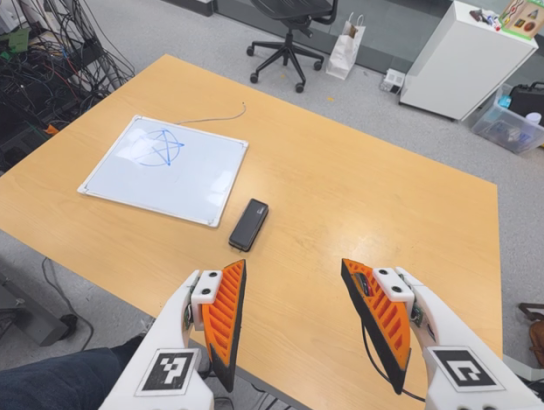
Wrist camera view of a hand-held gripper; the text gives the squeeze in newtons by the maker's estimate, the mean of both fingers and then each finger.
{"total": 0.0}